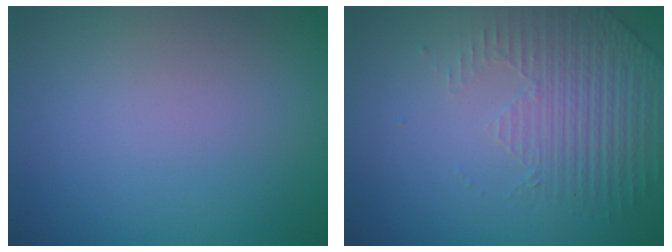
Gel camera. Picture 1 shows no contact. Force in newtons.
{"total": 2.1, "press": 1.8, "slide": 1.0}